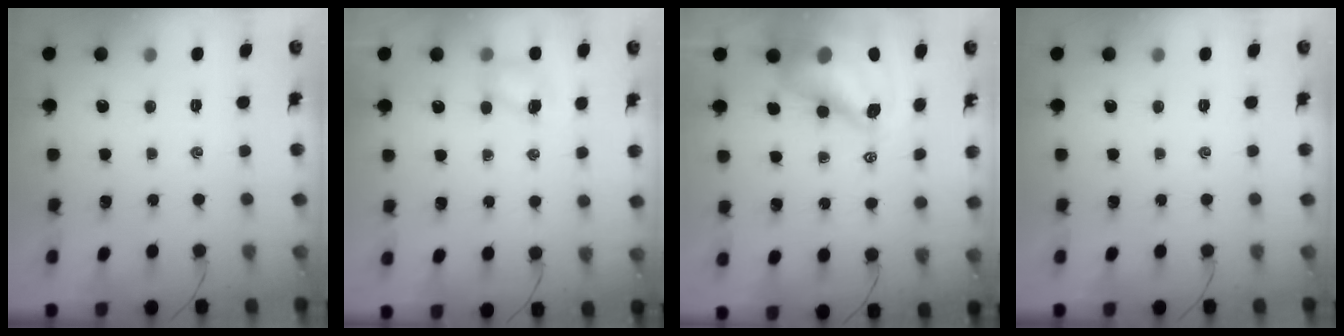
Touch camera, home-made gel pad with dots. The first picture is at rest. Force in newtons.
{"total": 5.2, "press": 5.1, "slide": 0.7}
{"total": 13.4, "press": 12.8, "slide": 4.0}
{"total": 0.0}